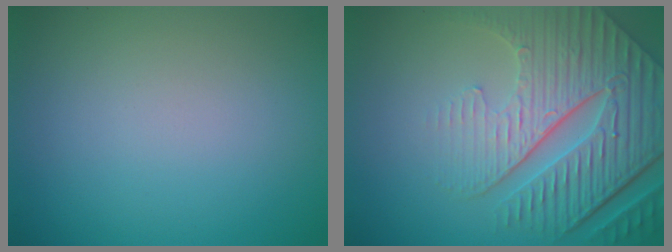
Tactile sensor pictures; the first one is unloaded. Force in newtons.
{"total": 9.1, "press": 6.2, "slide": 6.6}